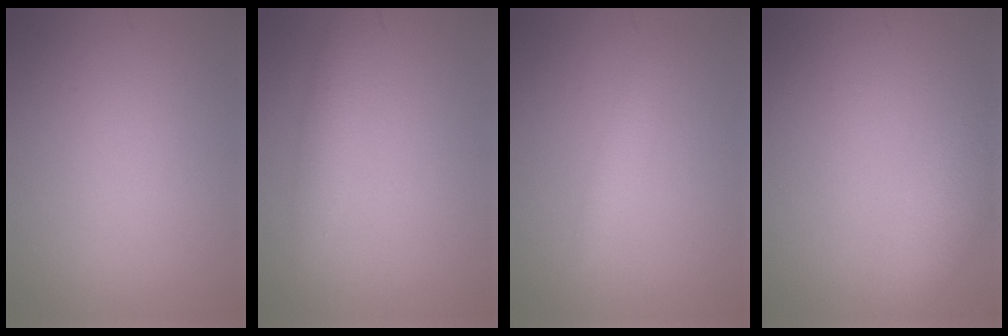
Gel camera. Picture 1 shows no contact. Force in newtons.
{"total": 2.0, "press": 1.9, "slide": 0.2}
{"total": 1.5, "press": 1.5, "slide": 0.1}
{"total": 4.8, "press": 4.8, "slide": 0.5}